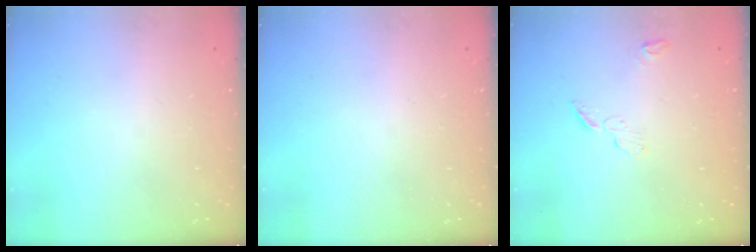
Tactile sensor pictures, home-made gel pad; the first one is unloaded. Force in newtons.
{"total": 0.0}
{"total": 3.8, "press": 3.8, "slide": 0.4}